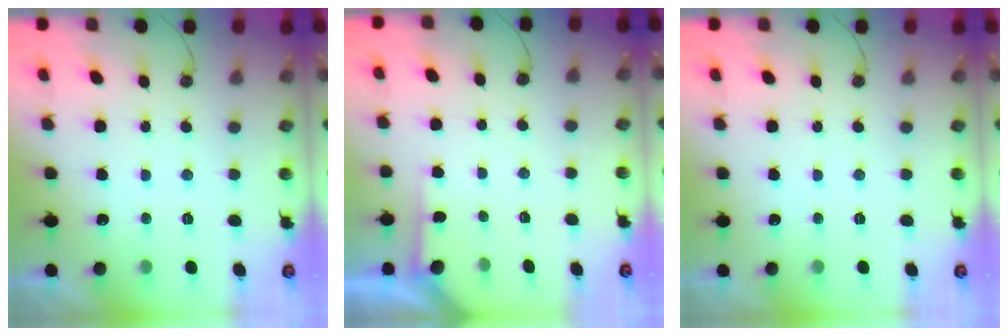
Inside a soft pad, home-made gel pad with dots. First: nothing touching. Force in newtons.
{"total": 3.7, "press": 3.7, "slide": 0.2}
{"total": 0.0}